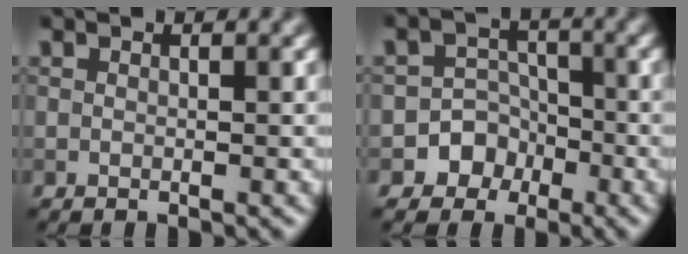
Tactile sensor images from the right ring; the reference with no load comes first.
{"total": 4.9, "force": [-2.5, 4.2, 0.4], "torque": [0.032, 0.004, -0.062]}